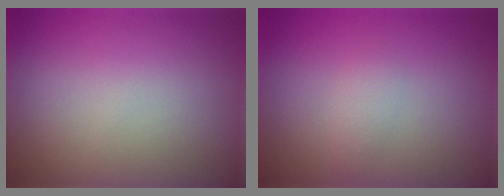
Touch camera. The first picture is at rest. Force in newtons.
{"total": 1.3, "press": 1.3, "slide": 0.0}